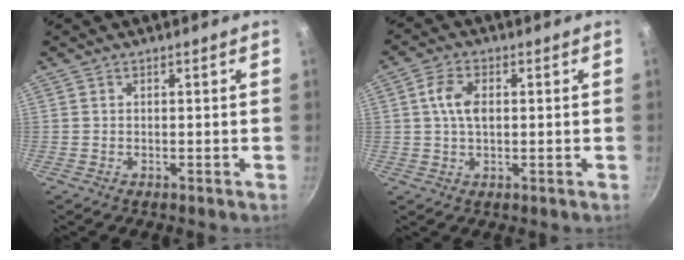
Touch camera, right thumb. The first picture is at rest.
{"total": 5.5, "force": [0.7, 3.2, 4.4], "torque": [-0.081, 0.007, 0.010]}